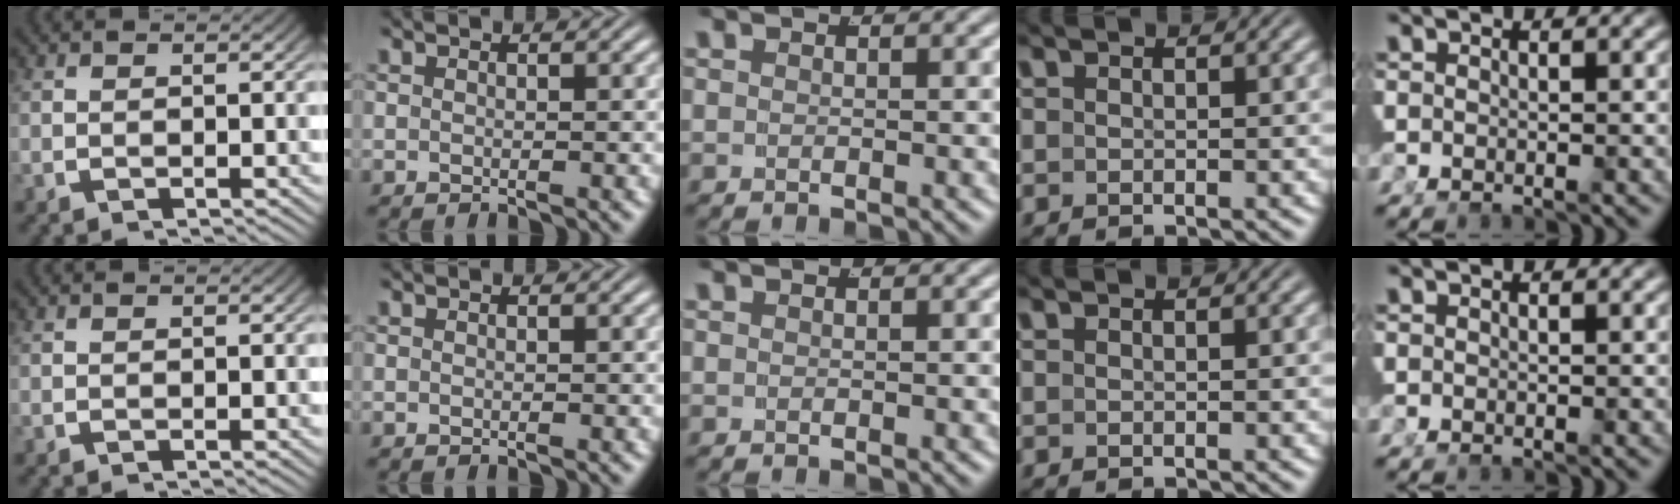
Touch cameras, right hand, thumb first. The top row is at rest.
{}